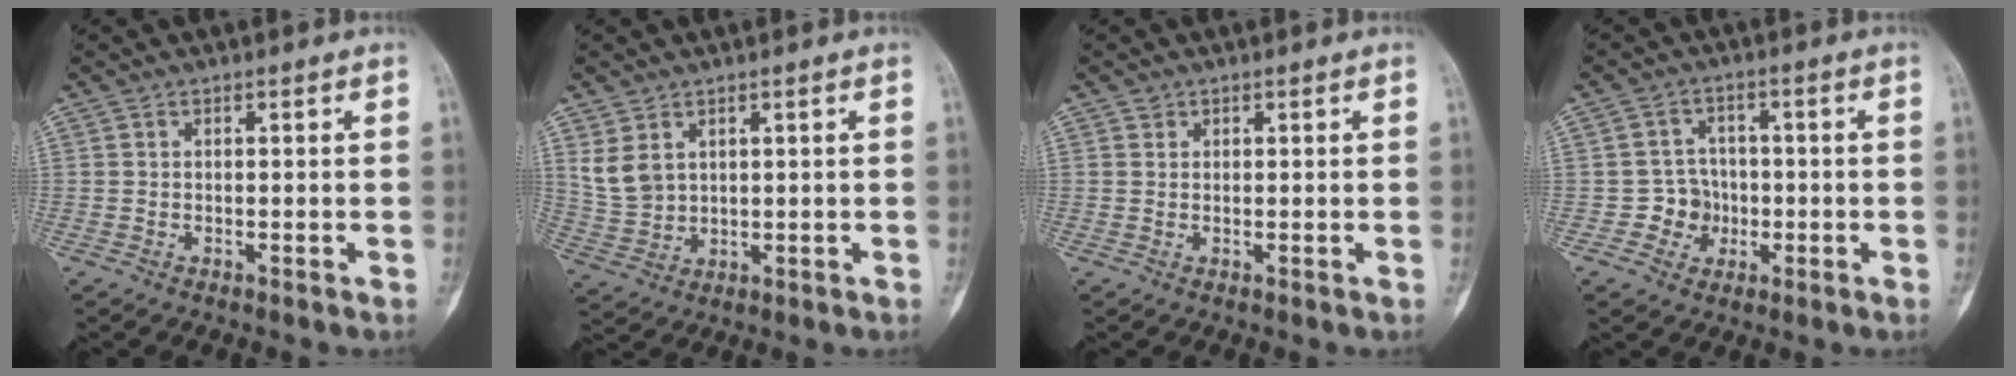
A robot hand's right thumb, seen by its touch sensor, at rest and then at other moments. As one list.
[{"total": 5.6, "force": [2.5, 4.0, 3.1], "torque": [-0.056, -0.009, 0.065]}, {"total": 0.8, "force": [0.5, 0.6, 0.1], "torque": [0.005, -0.001, 0.006]}, {"total": 5.0, "force": [-1.3, 4.8, 0.9], "torque": [0.022, 0.016, -0.025]}]